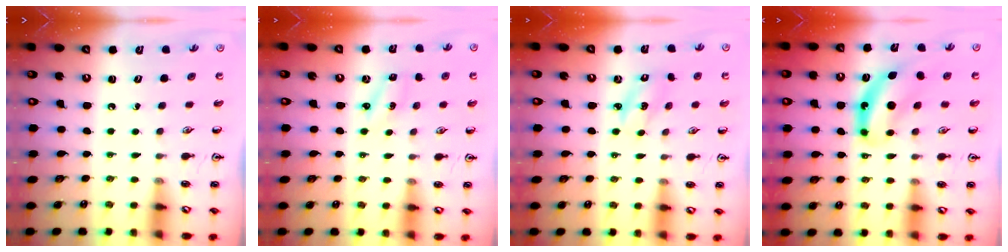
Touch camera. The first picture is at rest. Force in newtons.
{"total": 2.2, "press": 2.1, "slide": 0.8}
{"total": 2.6, "press": 2.5, "slide": 0.6}
{"total": 8.0, "press": 7.8, "slide": 1.9}